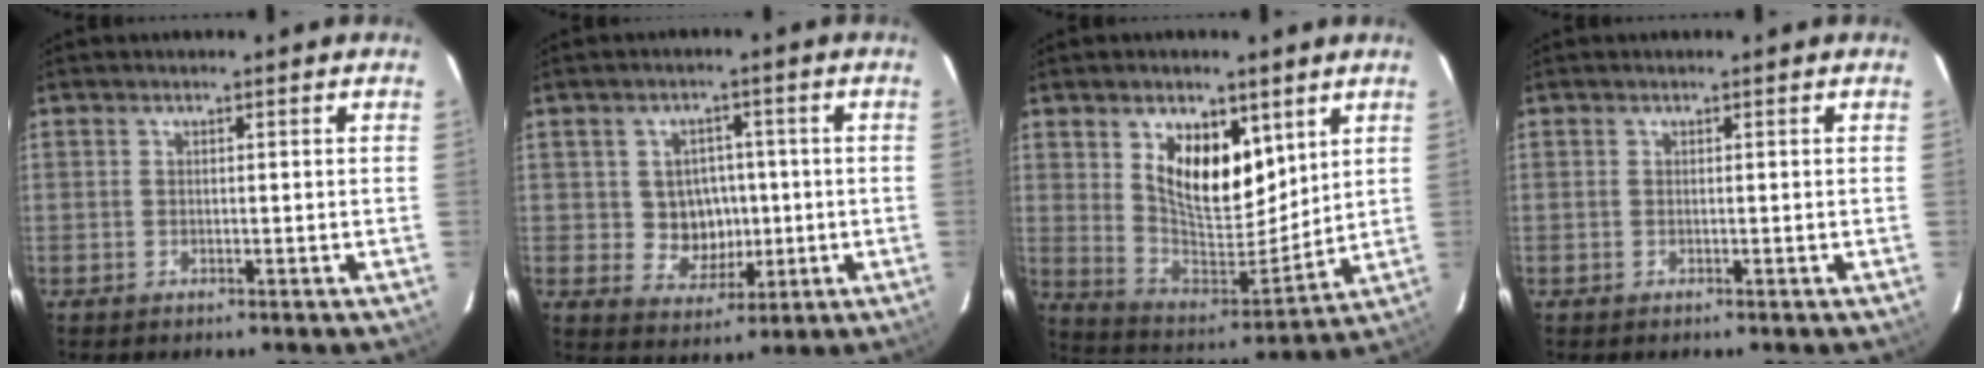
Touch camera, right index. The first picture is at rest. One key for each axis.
{"total": 7.0, "fx": -0.1, "fy": 6.5, "fz": 2.4, "tx": -0.051, "ty": 0.010, "tz": 0.014}
{"total": 14.2, "fx": 6.6, "fy": 7.7, "fz": 9.9, "tx": -0.175, "ty": -0.003, "tz": 0.129}
{"total": 0.0}